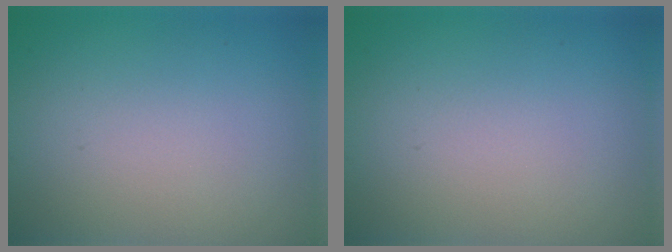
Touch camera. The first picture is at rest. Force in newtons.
{"total": 0.0}